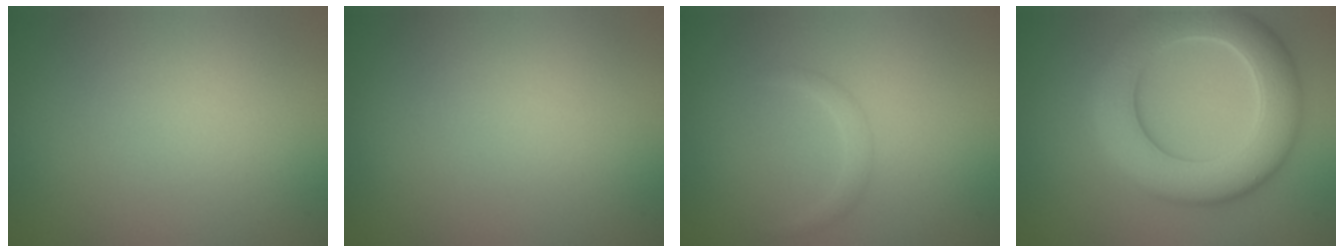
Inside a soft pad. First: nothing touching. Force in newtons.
{"total": 0.0}
{"total": 0.9, "press": 0.9, "slide": 0.0}
{"total": 8.5, "press": 8.4, "slide": 0.6}